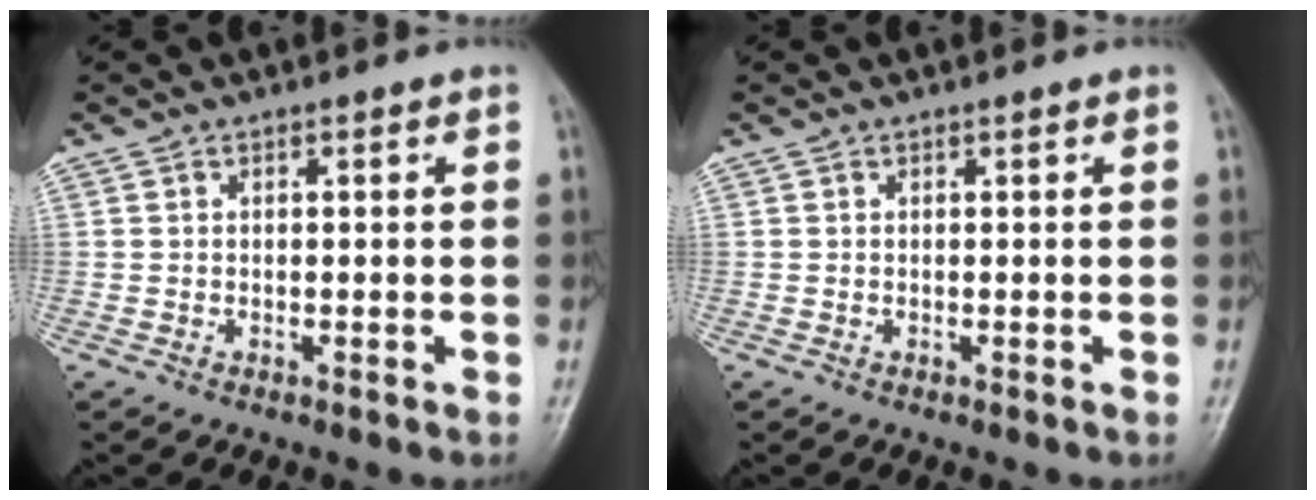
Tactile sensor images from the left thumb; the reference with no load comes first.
{"total": 0.0}